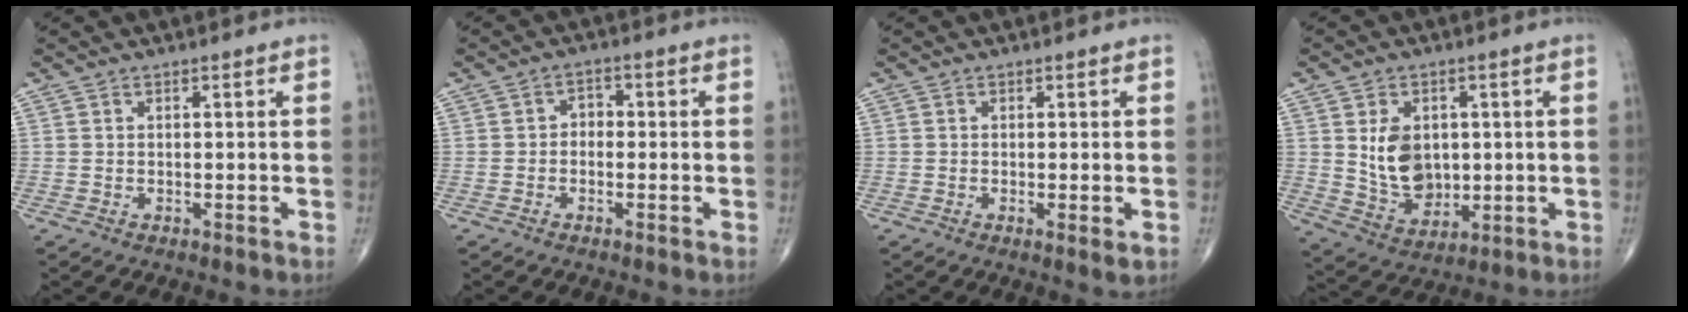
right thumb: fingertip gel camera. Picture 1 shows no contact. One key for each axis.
{"total": 2.5, "fx": -0.5, "fy": 2.0, "fz": 1.4, "tx": -0.001, "ty": 0.014, "tz": -0.019}
{"total": 2.0, "fx": -0.4, "fy": 0.3, "fz": 1.9, "tx": -0.039, "ty": -0.009, "tz": -0.009}
{"total": 10.2, "fx": 1.3, "fy": 7.6, "fz": 6.8, "tx": -0.083, "ty": -0.016, "tz": 0.038}